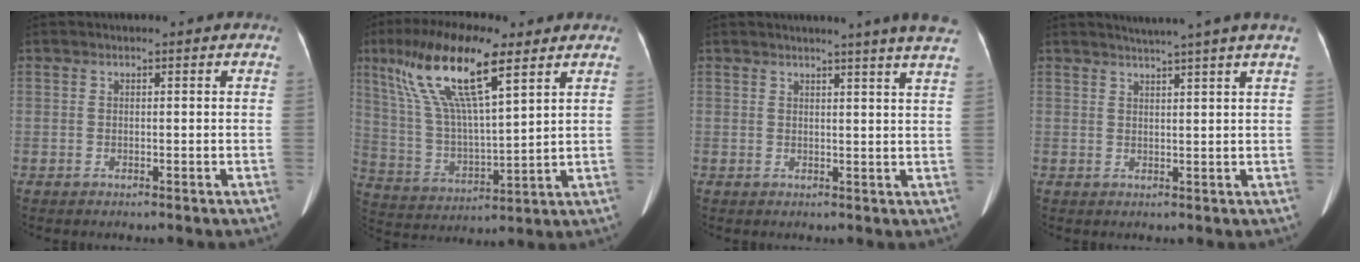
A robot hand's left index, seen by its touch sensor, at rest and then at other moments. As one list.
[{"total": 16.0, "force": [8.7, 3.1, 13.1], "torque": [-0.266, 0.011, 0.166]}, {"total": 8.7, "force": [7.6, -0.9, 4.1], "torque": [-0.049, -0.012, 0.063]}, {"total": 6.2, "force": [5.2, -1.6, 3.0], "torque": [-0.041, 0.011, 0.060]}]